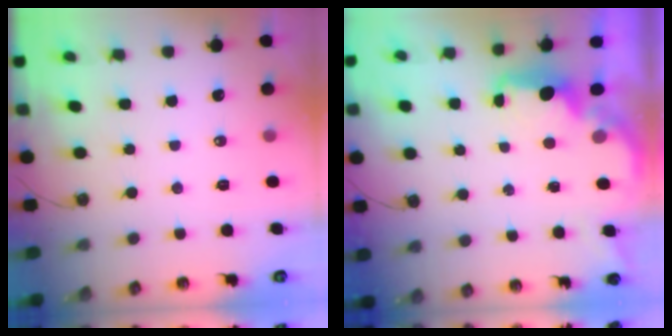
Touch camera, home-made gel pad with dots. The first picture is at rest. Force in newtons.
{"total": 2.3, "press": 2.2, "slide": 0.9}